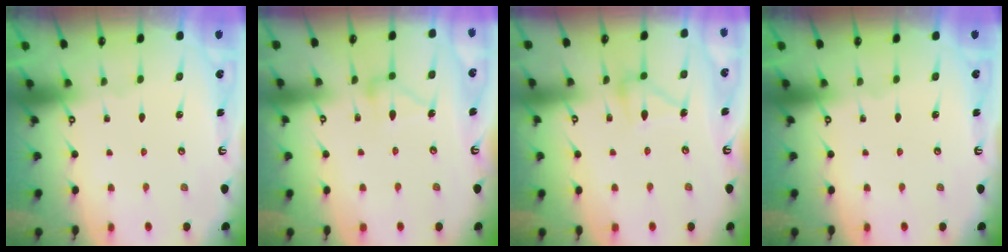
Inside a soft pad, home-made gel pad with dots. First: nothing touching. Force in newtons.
{"total": 12.0, "press": 12.0, "slide": 0.5}
{"total": 11.3, "press": 11.3, "slide": 0.5}
{"total": 0.0}